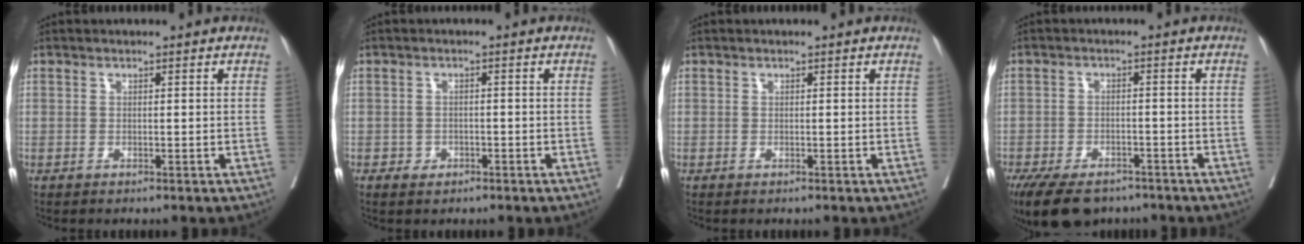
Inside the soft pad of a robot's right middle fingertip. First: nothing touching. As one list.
[{"total": 1.6, "force": [-0.9, 1.3, 0.5], "torque": [-0.005, 0.006, -0.011]}, {"total": 0.0}, {"total": 11.1, "force": [-8.3, 5.2, 5.2], "torque": [-0.096, -0.010, -0.128]}]